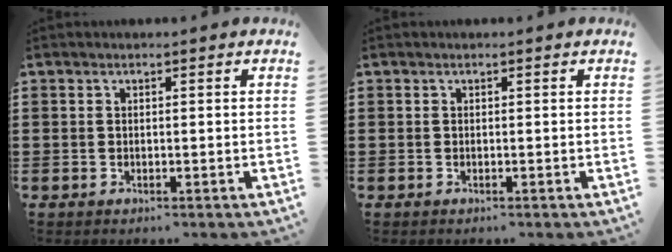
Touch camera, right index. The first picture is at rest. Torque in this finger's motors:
{"motor_torque": [0.20, -0.15, 0.00, 0.01]}